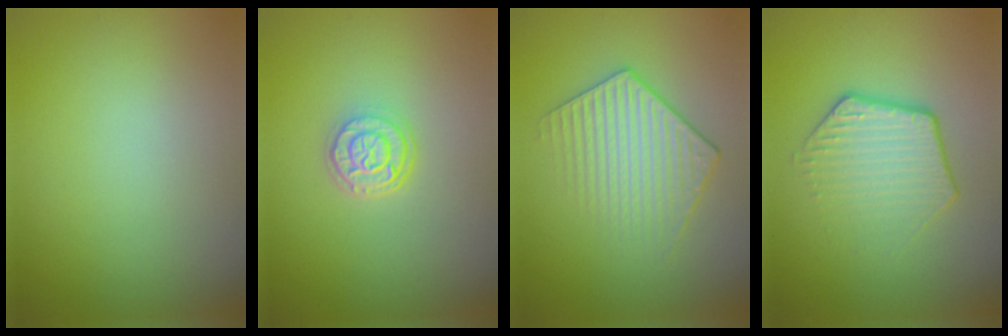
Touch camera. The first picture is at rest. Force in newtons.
{"total": 2.8, "press": 2.1, "slide": 1.8}
{"total": 3.5, "press": 3.1, "slide": 1.5}
{"total": 4.1, "press": 3.0, "slide": 2.9}